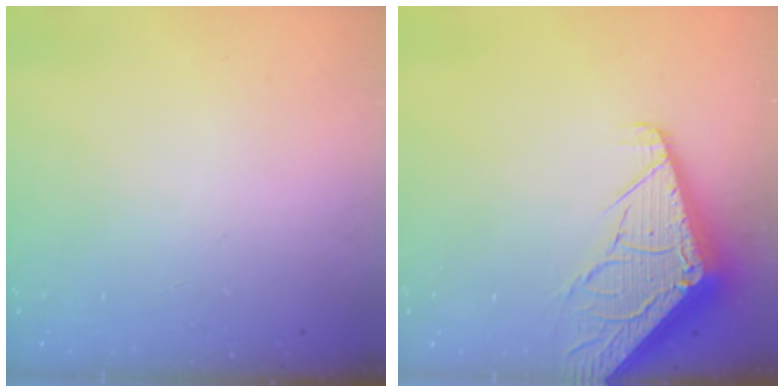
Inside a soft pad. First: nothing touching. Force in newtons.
{"total": 6.5, "press": 6.5, "slide": 0.7}